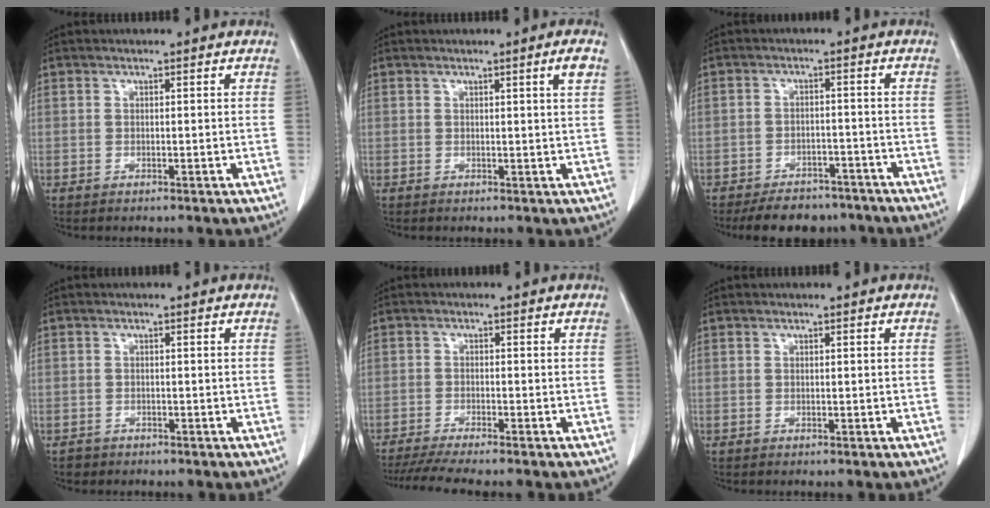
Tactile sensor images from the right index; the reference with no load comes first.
{"total": 1.9, "force": [0.8, -0.5, 1.7], "torque": [-0.023, -0.005, 0.013]}
{"total": 8.6, "force": [-7.3, 3.9, 2.2], "torque": [-0.017, 0.000, -0.100]}
{"total": 1.4, "force": [-0.9, 1.0, -0.2], "torque": [-0.006, 0.003, -0.017]}
{"total": 7.0, "force": [-6.0, -0.1, 3.6], "torque": [-0.051, -0.016, -0.097]}
{"total": 0.0}